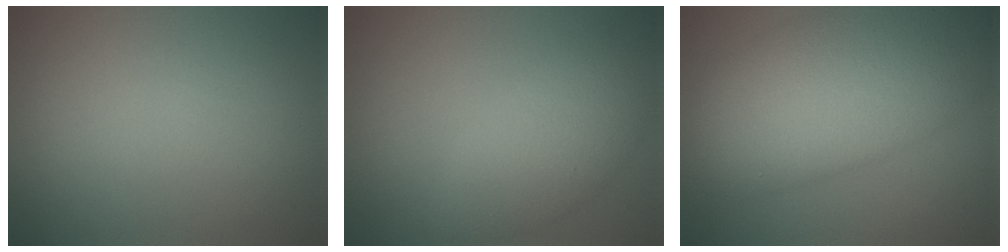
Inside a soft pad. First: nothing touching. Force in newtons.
{"total": 3.7, "press": 3.7, "slide": 0.3}
{"total": 12.2, "press": 12.2, "slide": 0.6}